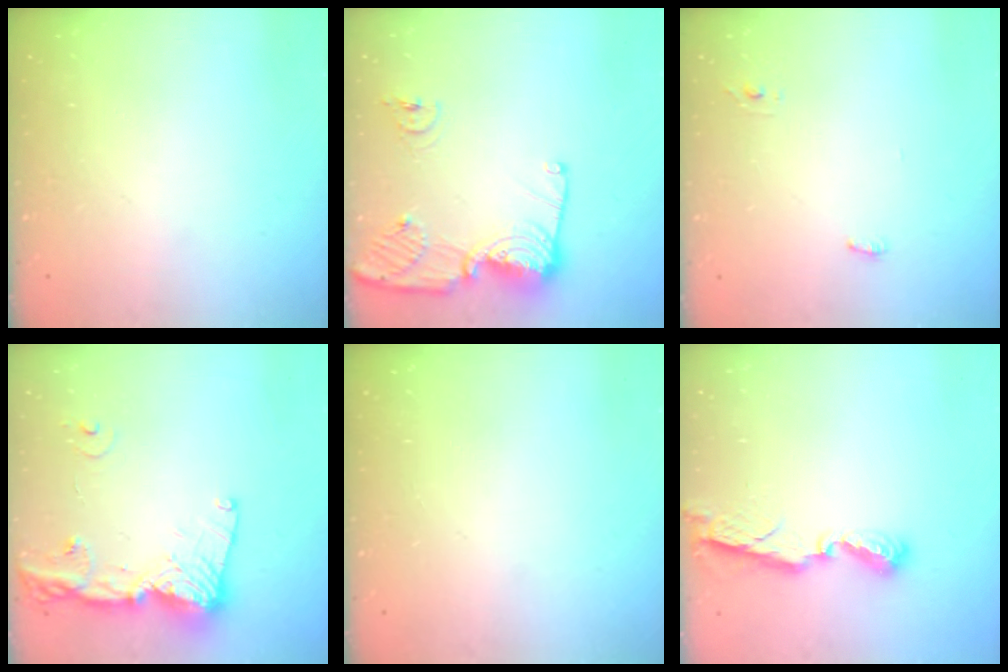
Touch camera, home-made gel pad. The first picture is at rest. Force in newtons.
{"total": 14.2, "press": 14.1, "slide": 1.6}
{"total": 7.6, "press": 3.8, "slide": 6.6}
{"total": 16.5, "press": 16.4, "slide": 2.1}
{"total": 0.0}
{"total": 7.8, "press": 7.8, "slide": 0.5}